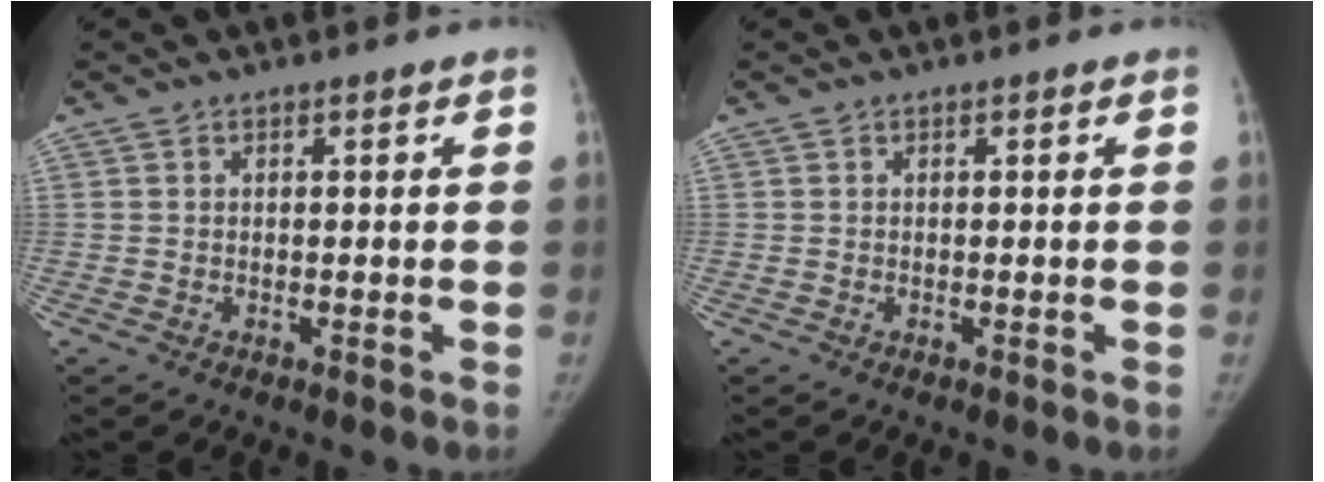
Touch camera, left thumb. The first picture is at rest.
{"total": 0.0}